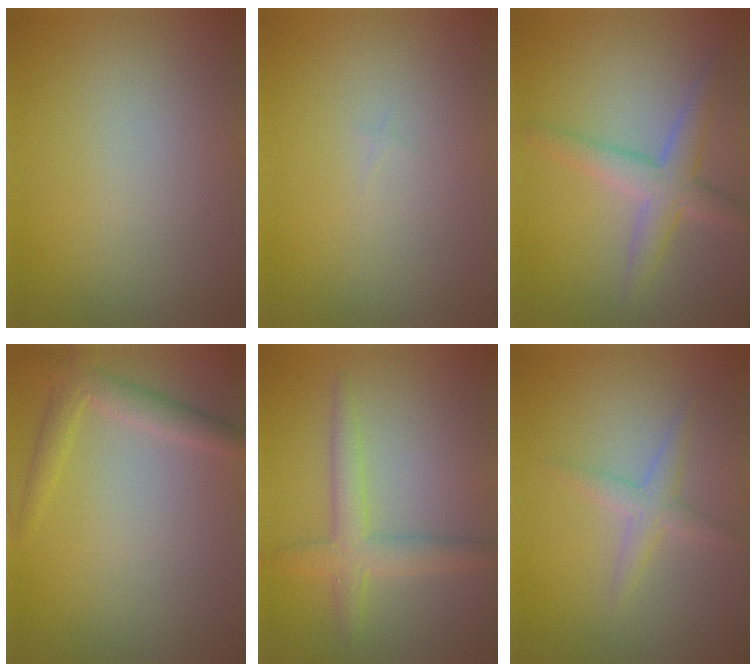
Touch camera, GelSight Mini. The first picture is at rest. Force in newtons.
{"total": 0.0}
{"total": 3.5, "press": 3.5, "slide": 0.2}
{"total": 2.4, "press": 2.4, "slide": 0.2}
{"total": 3.3, "press": 3.3, "slide": 0.2}
{"total": 2.0, "press": 2.0, "slide": 0.1}